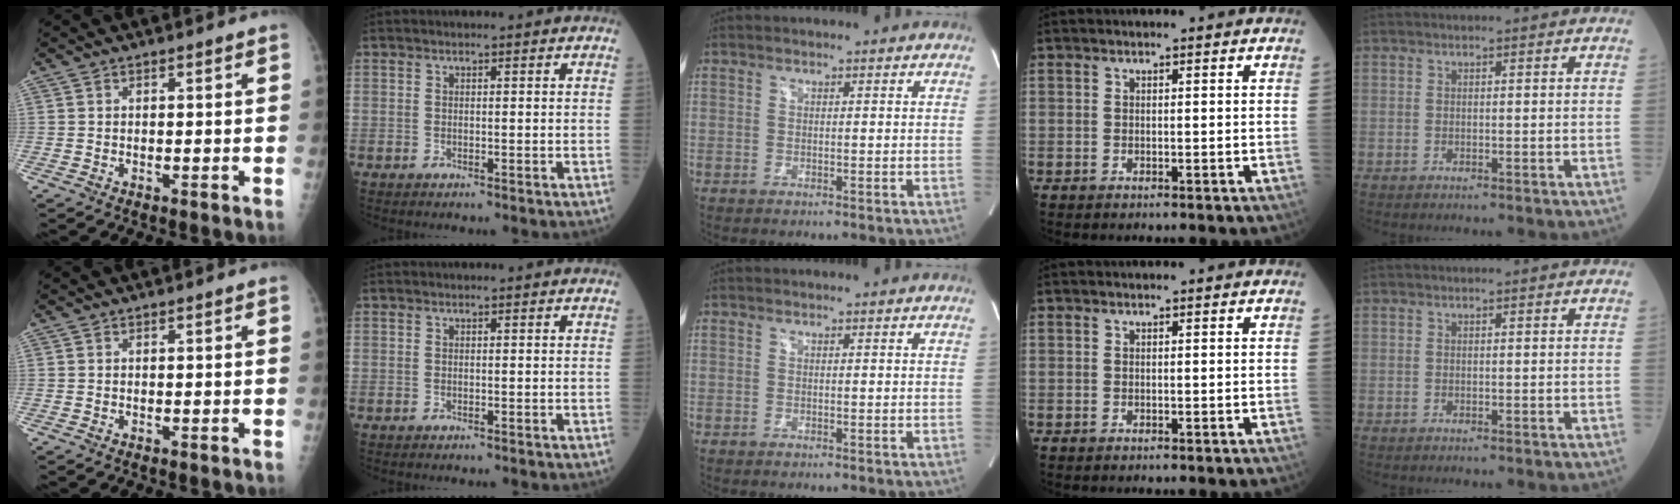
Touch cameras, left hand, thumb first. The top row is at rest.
{}